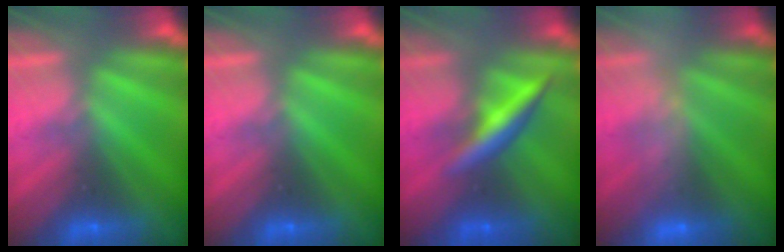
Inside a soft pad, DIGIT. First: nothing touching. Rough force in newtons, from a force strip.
{"total": 0.0}
{"total": 2.8}
{"total": 2.5}